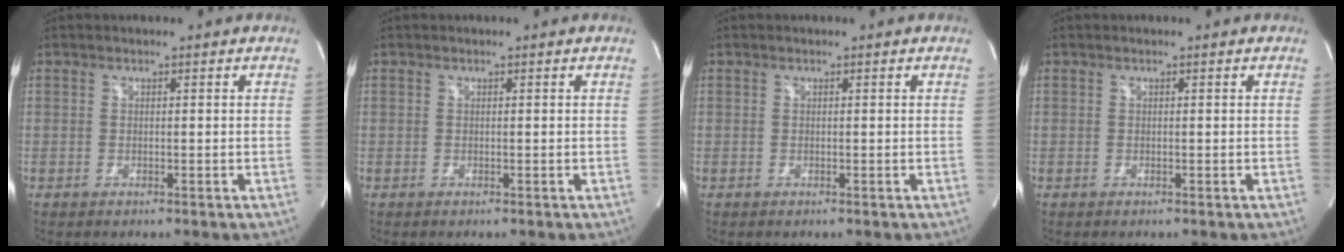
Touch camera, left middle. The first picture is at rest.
{"total": 0.0}
{"total": 0.0}
{"total": 0.0}